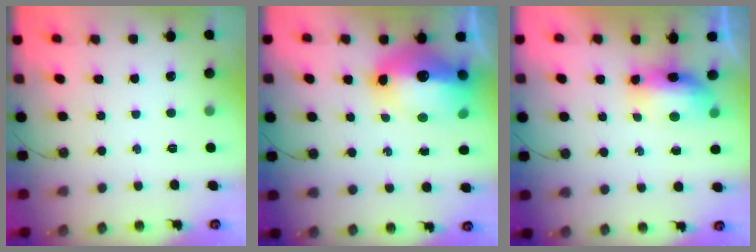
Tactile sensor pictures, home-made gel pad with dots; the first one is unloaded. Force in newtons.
{"total": 18.0, "press": 17.4, "slide": 4.4}
{"total": 10.0, "press": 9.0, "slide": 4.2}